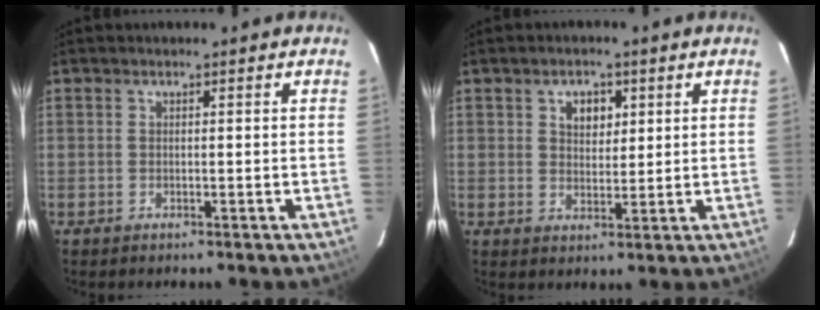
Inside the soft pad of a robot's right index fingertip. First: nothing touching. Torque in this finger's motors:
{"motor_torque": [-0.04, 0.10, 0.05, 0.04]}